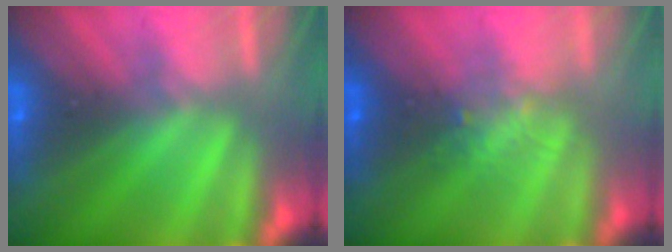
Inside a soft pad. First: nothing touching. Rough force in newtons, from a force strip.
{"total": 2.4}